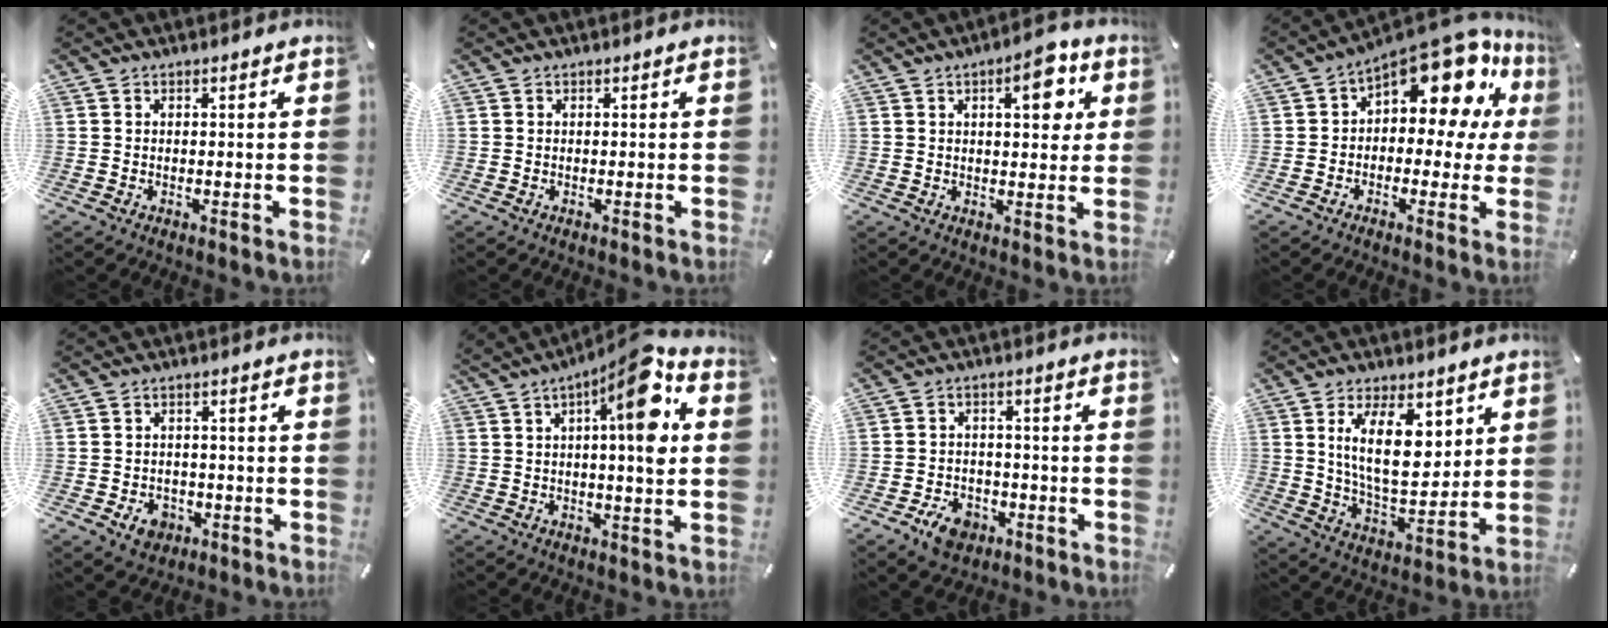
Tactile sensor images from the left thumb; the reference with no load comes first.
{"total": 0.0}
{"total": 8.5, "force": [3.1, 3.6, 7.1], "torque": [-0.083, -0.012, 0.043]}
{"total": 16.4, "force": [9.3, 8.1, 10.8], "torque": [-0.157, -0.073, 0.156]}
{"total": 5.2, "force": [-2.1, 4.2, 2.4], "torque": [-0.043, 0.004, -0.038]}
{"total": 15.3, "force": [4.4, 3.6, 14.2], "torque": [-0.207, -0.021, 0.059]}
{"total": 6.4, "force": [-3.7, 4.6, 2.7], "torque": [-0.050, 0.022, -0.066]}
{"total": 14.7, "force": [5.5, 7.2, 11.5], "torque": [-0.204, -0.011, 0.094]}